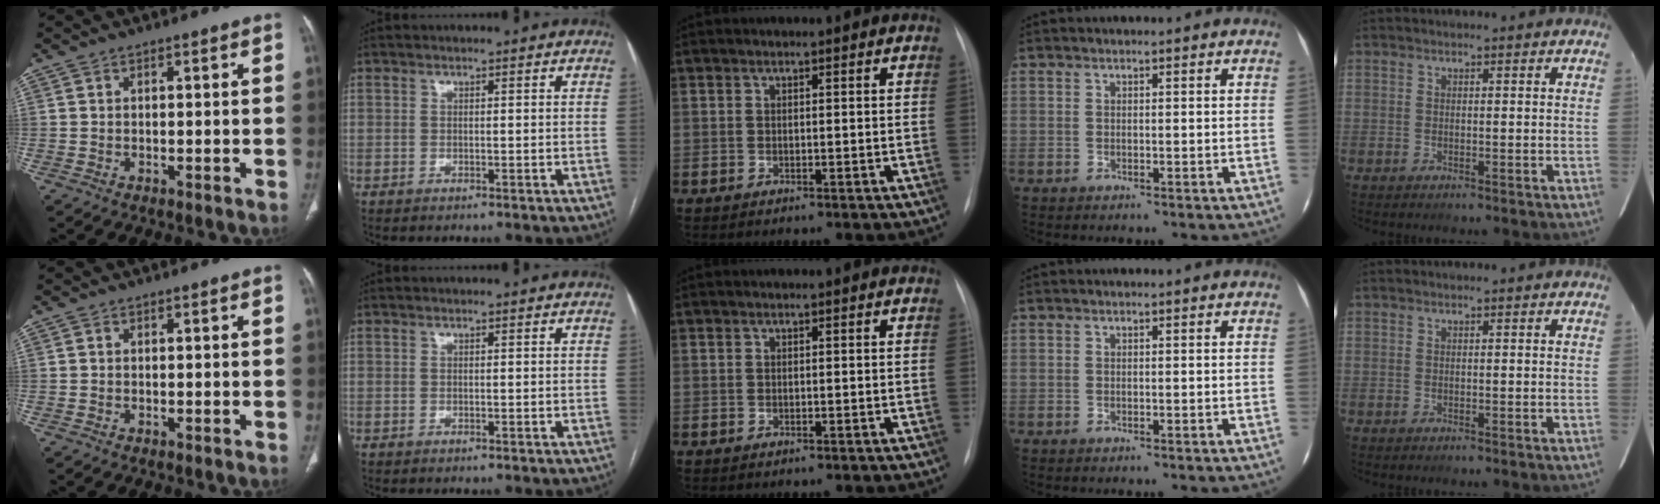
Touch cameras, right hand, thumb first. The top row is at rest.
{}